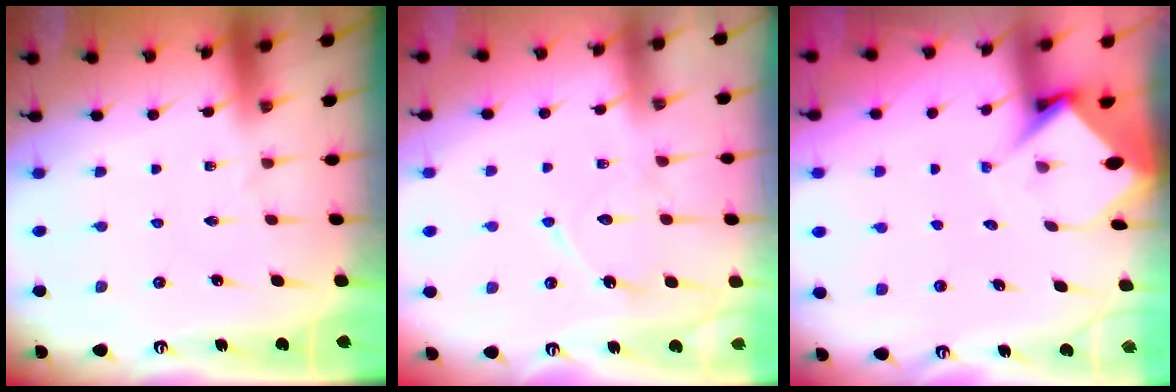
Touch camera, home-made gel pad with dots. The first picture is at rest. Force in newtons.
{"total": 9.6, "press": 9.5, "slide": 0.7}
{"total": 5.8, "press": 5.7, "slide": 0.4}